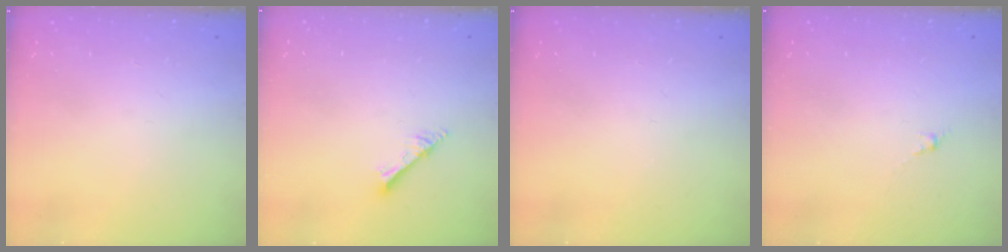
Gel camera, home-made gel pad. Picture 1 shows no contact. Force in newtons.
{"total": 2.5, "press": 2.5, "slide": 0.2}
{"total": 0.0}
{"total": 0.0}